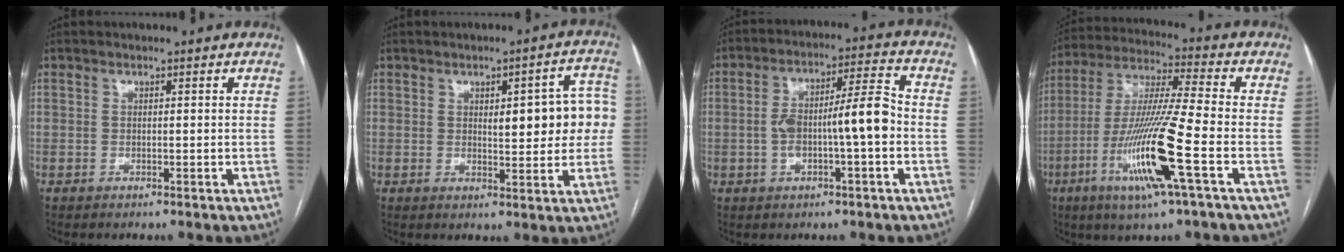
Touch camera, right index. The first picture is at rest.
{"total": 9.6, "force": [1.1, 3.1, 9.1], "torque": [-0.101, 0.022, 0.014]}
{"total": 10.2, "force": [-1.4, 1.7, 9.9], "torque": [-0.175, 0.028, -0.023]}
{"total": 16.3, "force": [-5.9, -0.4, 15.2], "torque": [-0.311, -0.020, -0.114]}